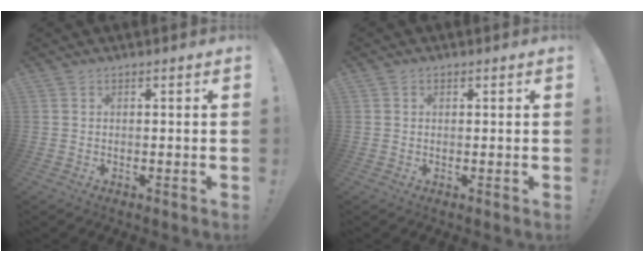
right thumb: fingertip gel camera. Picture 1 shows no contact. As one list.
[{"total": 0.6, "force": [0.3, 0.6, 0.1], "torque": [0.003, 0.000, 0.004]}]